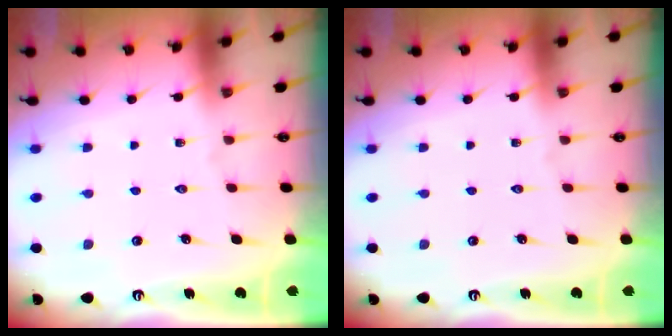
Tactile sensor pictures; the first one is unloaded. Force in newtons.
{"total": 0.0}